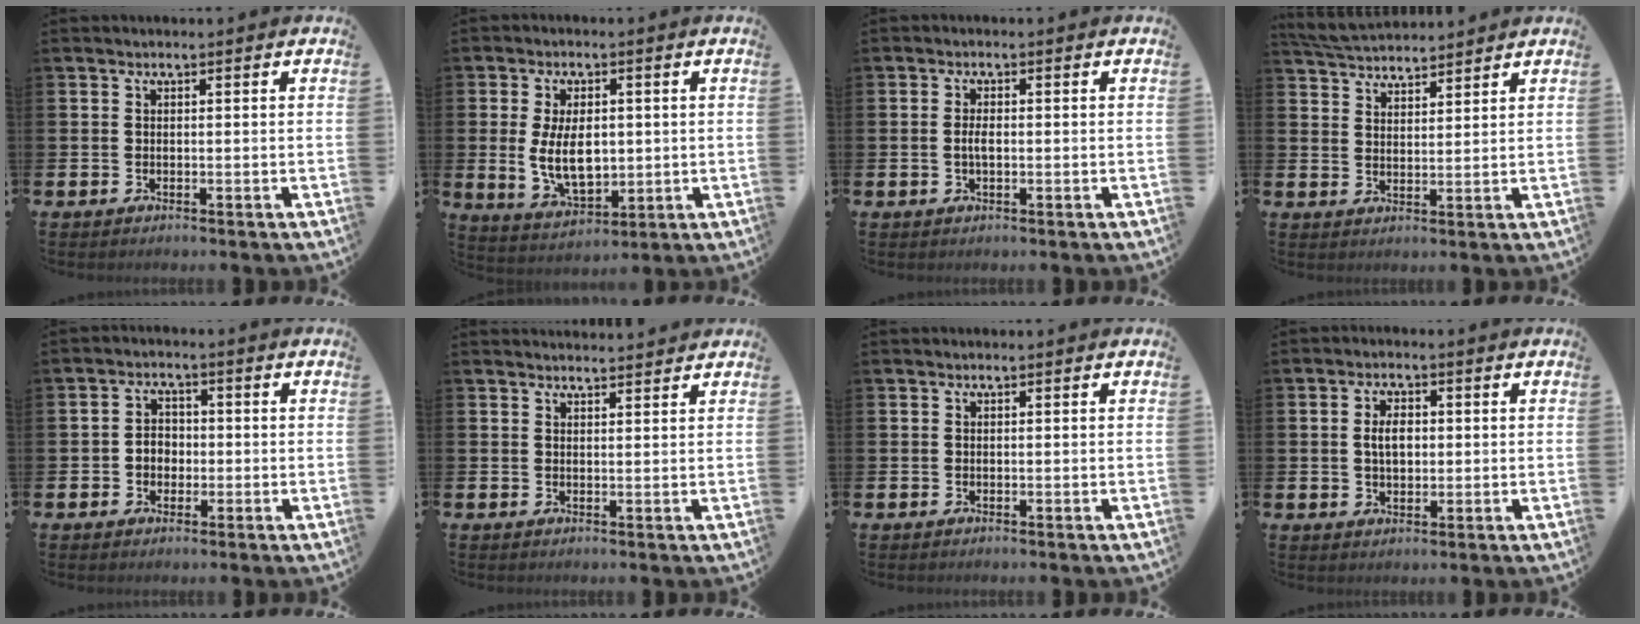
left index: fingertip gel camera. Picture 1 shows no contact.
{"total": 7.3, "force": [0.4, 4.2, 6.0], "torque": [-0.102, -0.003, 0.001]}
{"total": 1.8, "force": [-0.1, 0.7, 1.7], "torque": [-0.028, 0.000, -0.004]}
{"total": 4.8, "force": [4.7, 0.4, 0.4], "torque": [-0.029, -0.019, 0.089]}
{"total": 2.8, "force": [-0.7, 2.4, 1.2], "torque": [-0.017, 0.004, -0.019]}
{"total": 2.0, "force": [2.0, 0.1, -0.1], "torque": [0.012, -0.015, 0.033]}
{"total": 0.0}
{"total": 3.5, "force": [0.5, 2.1, 2.7], "torque": [-0.023, -0.003, 0.001]}